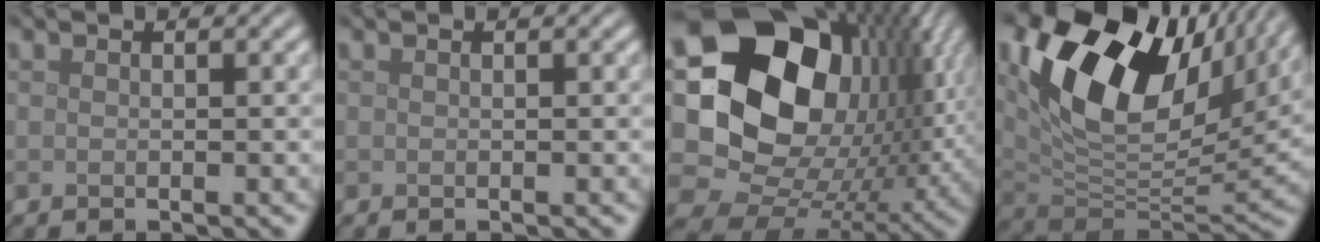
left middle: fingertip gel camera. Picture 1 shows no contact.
{"total": 0.0}
{"total": 20.1, "force": [4.1, 15.5, 12.3], "torque": [-0.225, 0.010, 0.086]}
{"total": 15.6, "force": [6.6, 8.5, 11.3], "torque": [-0.201, 0.012, 0.117]}